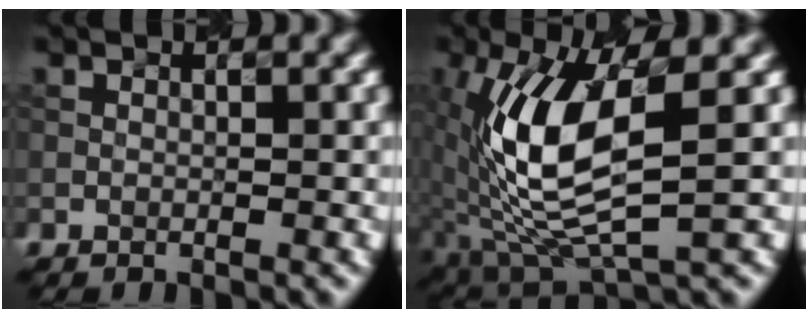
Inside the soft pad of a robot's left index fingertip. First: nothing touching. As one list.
[{"total": 9.8, "force": [0.1, 3.7, 9.1], "torque": [-0.205, -0.003, 0.016]}]